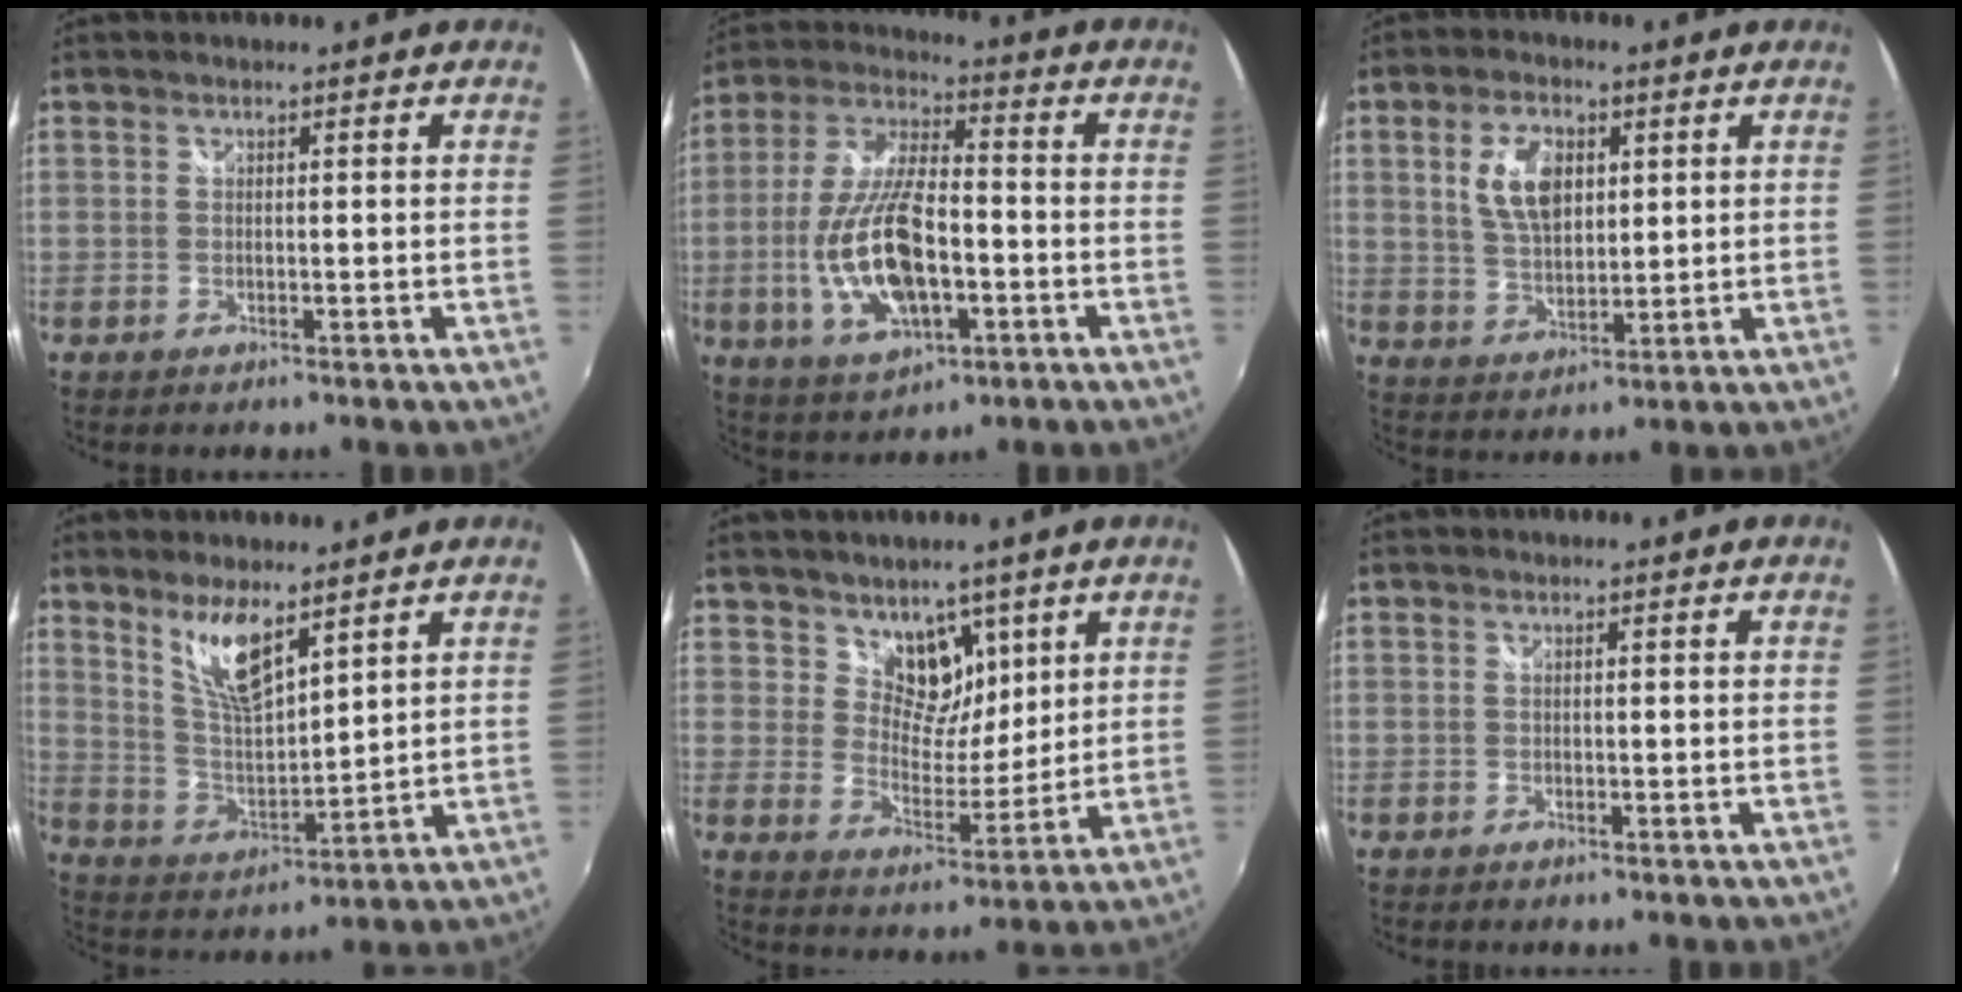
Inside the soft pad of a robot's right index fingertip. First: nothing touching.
{"total": 17.1, "force": [-4.1, 7.2, 14.9], "torque": [-0.315, -0.008, -0.067]}
{"total": 9.1, "force": [2.8, 5.1, 6.9], "torque": [-0.135, 0.009, 0.058]}
{"total": 9.7, "force": [6.5, 2.5, 6.8], "torque": [-0.122, -0.007, 0.133]}
{"total": 8.1, "force": [5.2, 5.4, 3.0], "torque": [-0.031, -0.010, 0.093]}
{"total": 0.0}